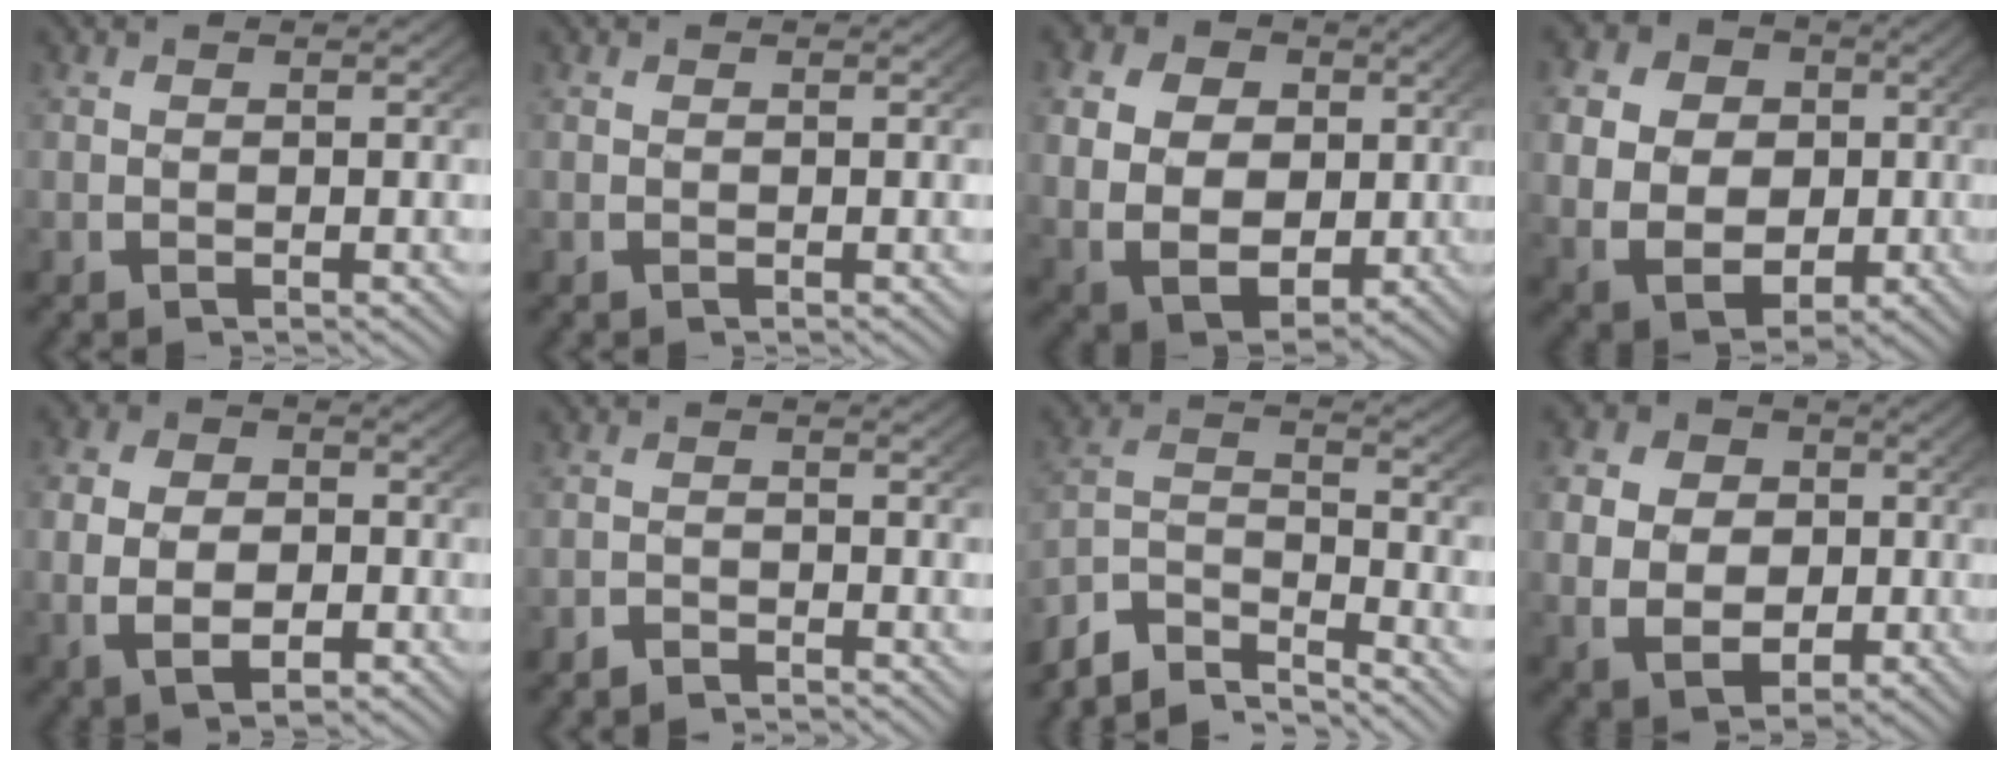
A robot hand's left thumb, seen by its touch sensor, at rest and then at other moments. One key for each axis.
{"total": 0.0}
{"total": 11.7, "fx": -0.2, "fy": 9.2, "fz": 7.2, "tx": -0.154, "ty": -0.047, "tz": 0.010}
{"total": 11.9, "fx": -0.3, "fy": 9.7, "fz": 6.9, "tx": -0.152, "ty": -0.040, "tz": 0.005}
{"total": 5.7, "fx": -1.1, "fy": 3.9, "fz": 4.0, "tx": -0.072, "ty": -0.016, "tz": -0.011}
{"total": 2.0, "fx": -2.0, "fy": 0.2, "fz": 0.1, "tx": 0.001, "ty": -0.005, "tz": -0.039}
{"total": 9.1, "fx": -5.6, "fy": 5.4, "fz": 4.7, "tx": -0.102, "ty": -0.032, "tz": -0.093}
{"total": 9.1, "fx": -0.4, "fy": 7.4, "fz": 5.3, "tx": -0.111, "ty": -0.030, "tz": 0.003}